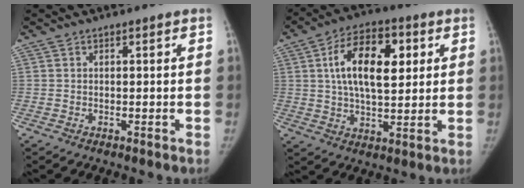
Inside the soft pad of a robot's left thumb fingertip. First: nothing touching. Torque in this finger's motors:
{"motor_torque": [0.13, 0.72, 0.59, 0.51, 0.10]}